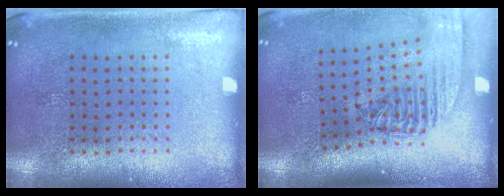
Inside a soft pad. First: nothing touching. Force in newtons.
{"total": 2.3, "press": 1.8, "slide": 1.5}